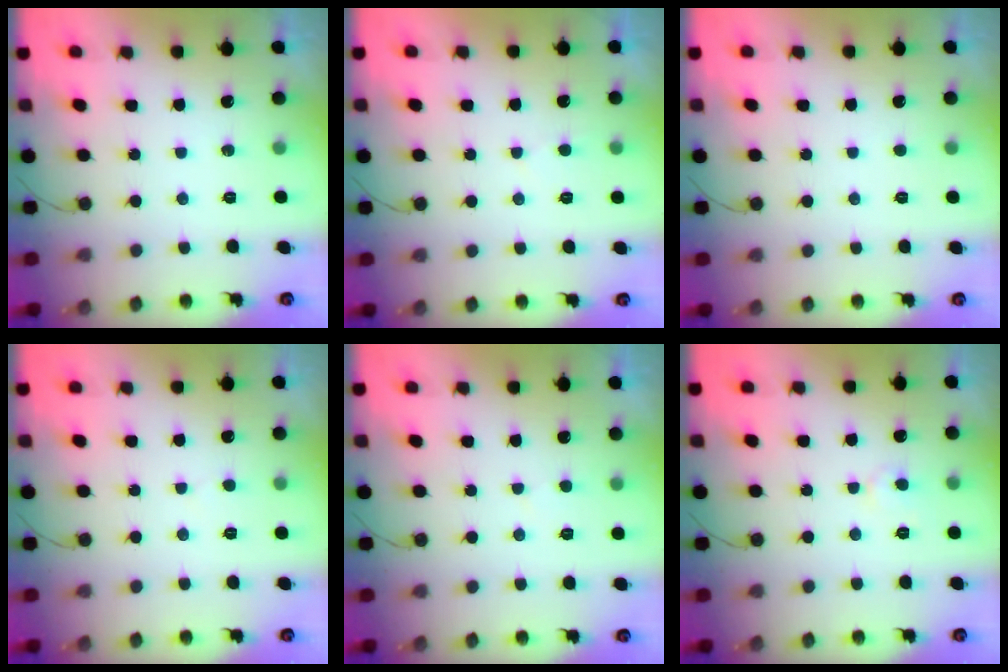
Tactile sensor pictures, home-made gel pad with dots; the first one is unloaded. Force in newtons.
{"total": 2.5, "press": 2.5, "slide": 0.2}
{"total": 1.6, "press": 1.6, "slide": 0.2}
{"total": 2.1, "press": 2.1, "slide": 0.1}
{"total": 1.6, "press": 1.6, "slide": 0.2}
{"total": 4.2, "press": 4.2, "slide": 0.4}